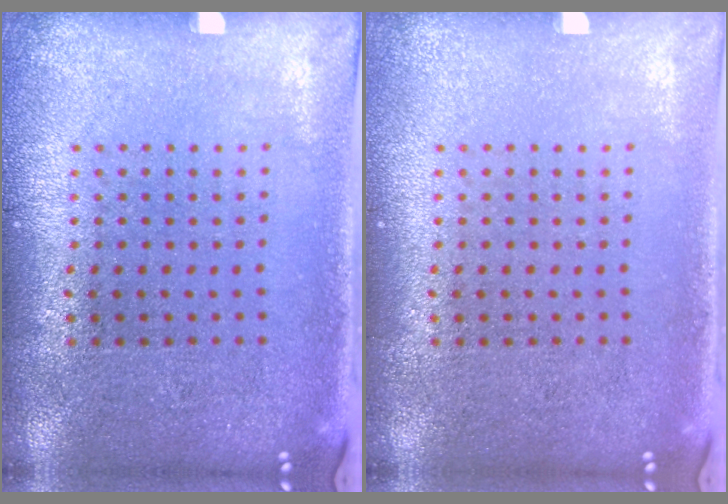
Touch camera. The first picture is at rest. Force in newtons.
{"total": 0.0}